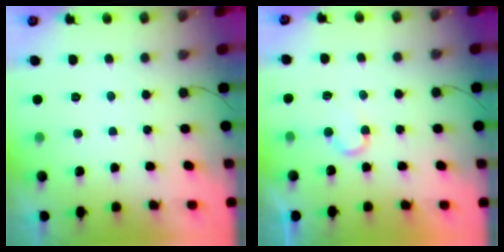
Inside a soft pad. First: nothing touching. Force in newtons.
{"total": 4.6, "press": 4.5, "slide": 0.5}